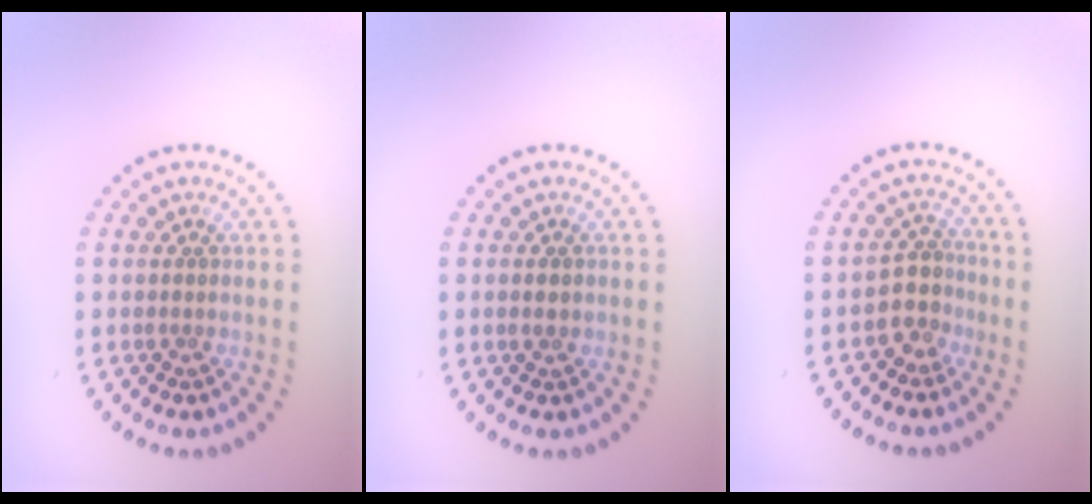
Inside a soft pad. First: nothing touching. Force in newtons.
{"total": 1.3, "press": 1.3, "slide": 0.2}
{"total": 2.6, "press": 2.0, "slide": 1.7}